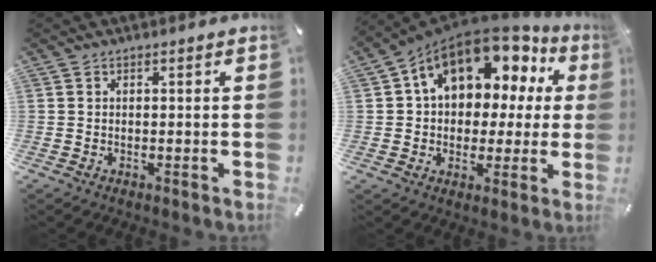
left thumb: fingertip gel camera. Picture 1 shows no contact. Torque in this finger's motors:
{"motor_torque": [2.50, 2.50, 2.19, -0.59, 0.35]}